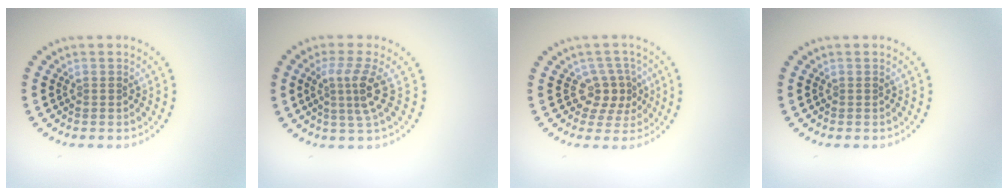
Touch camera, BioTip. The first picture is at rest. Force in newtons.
{"total": 3.3, "press": 2.3, "slide": 2.3}
{"total": 2.8, "press": 2.2, "slide": 1.8}
{"total": 0.0}